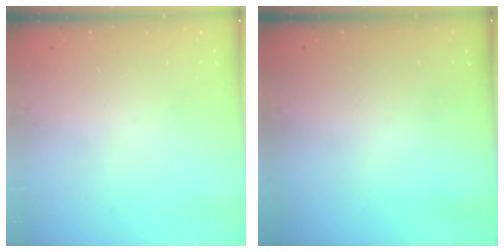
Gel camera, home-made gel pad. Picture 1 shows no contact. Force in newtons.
{"total": 0.0}